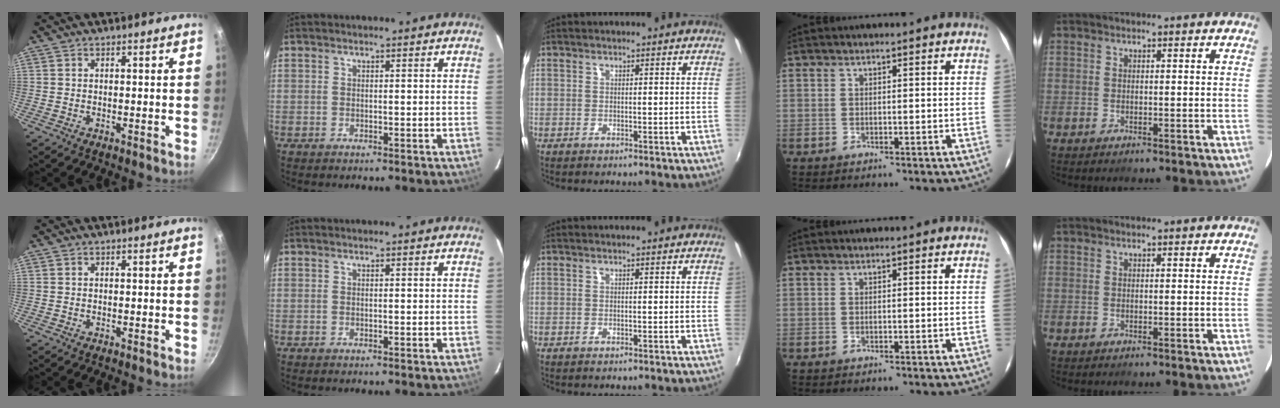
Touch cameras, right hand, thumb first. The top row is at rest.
{}